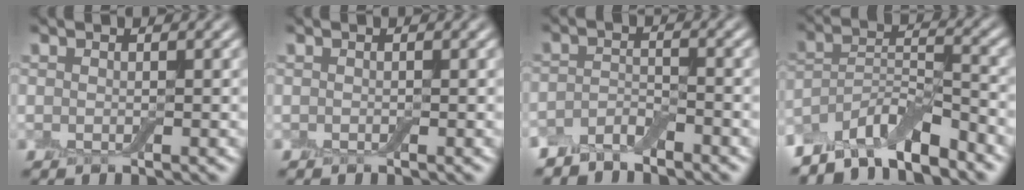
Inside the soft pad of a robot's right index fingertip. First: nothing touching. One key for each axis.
{"total": 0.0}
{"total": 2.4, "fx": -2.2, "fy": 0.7, "fz": 0.8, "tx": -0.020, "ty": 0.006, "tz": -0.049}
{"total": 6.7, "fx": -5.6, "fy": 1.9, "fz": 3.1, "tx": -0.051, "ty": 0.005, "tz": -0.108}